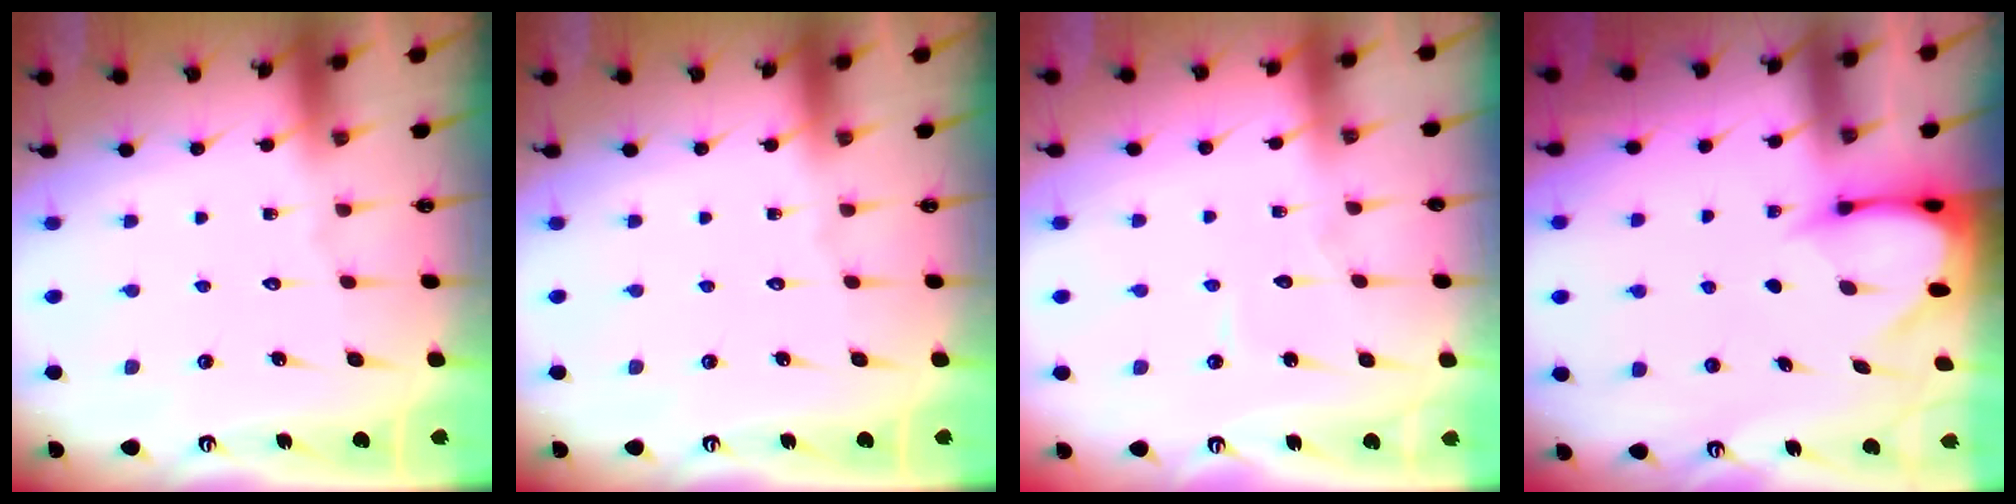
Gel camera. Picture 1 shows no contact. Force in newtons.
{"total": 0.0}
{"total": 3.8, "press": 3.8, "slide": 0.3}
{"total": 3.4, "press": 3.4, "slide": 0.3}